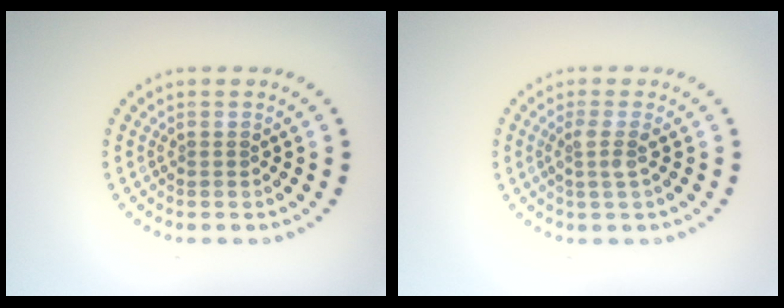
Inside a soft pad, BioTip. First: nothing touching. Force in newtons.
{"total": 1.7, "press": 1.3, "slide": 1.1}